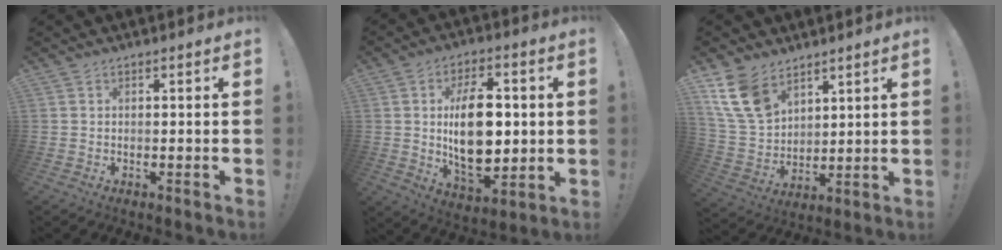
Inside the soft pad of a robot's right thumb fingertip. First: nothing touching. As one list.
[{"total": 19.3, "force": [1.1, 11.1, 15.8], "torque": [-0.274, -0.012, 0.014]}, {"total": 14.2, "force": [8.8, 8.8, 6.8], "torque": [-0.147, -0.041, 0.174]}]